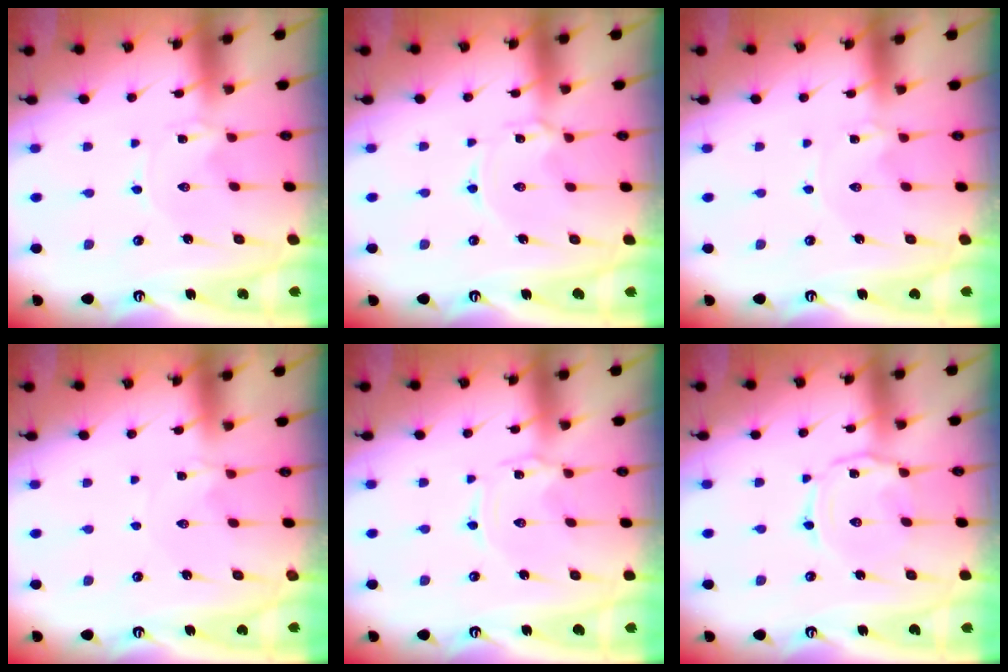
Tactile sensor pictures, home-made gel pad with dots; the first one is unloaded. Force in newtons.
{"total": 2.3, "press": 2.3, "slide": 0.4}
{"total": 0.0}
{"total": 0.0}
{"total": 0.6, "press": 0.6, "slide": 0.1}
{"total": 3.4, "press": 3.3, "slide": 0.5}